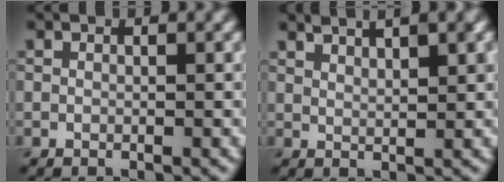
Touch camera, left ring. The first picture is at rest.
{"total": 3.9, "force": [2.7, 1.2, 2.6], "torque": [-0.016, 0.013, 0.024]}